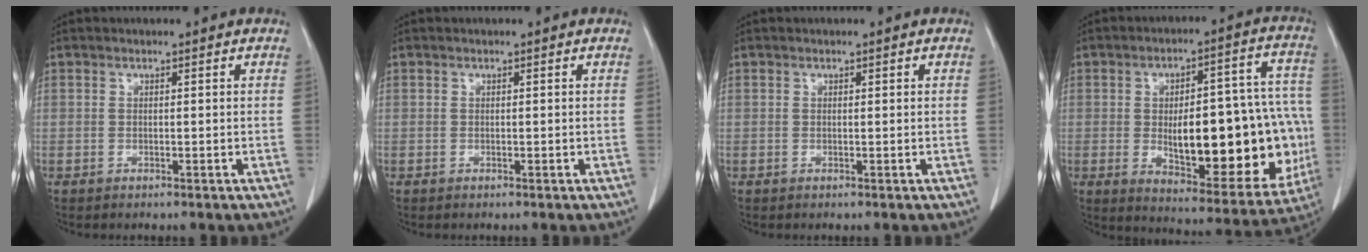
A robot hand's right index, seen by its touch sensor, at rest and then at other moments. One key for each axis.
{"total": 0.0}
{"total": 0.0}
{"total": 25.6, "fx": -3.4, "fy": 8.7, "fz": 23.9, "tx": -0.266, "ty": 0.028, "tz": -0.017}